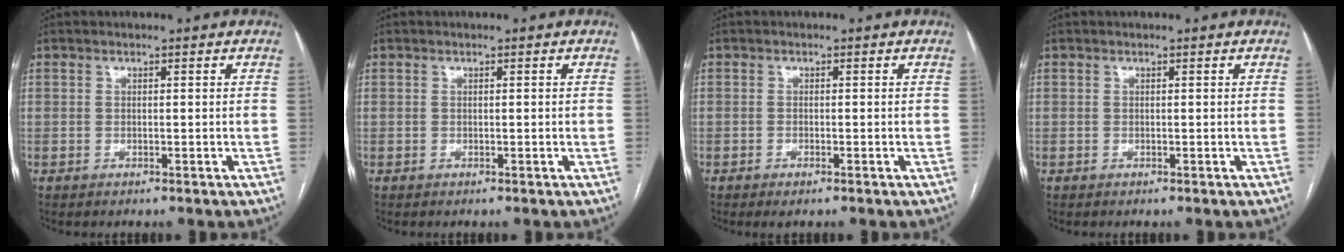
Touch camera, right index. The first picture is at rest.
{"total": 0.0}
{"total": 1.3, "force": [-0.8, 0.2, 1.0], "torque": [-0.016, -0.002, -0.010]}
{"total": 0.0}